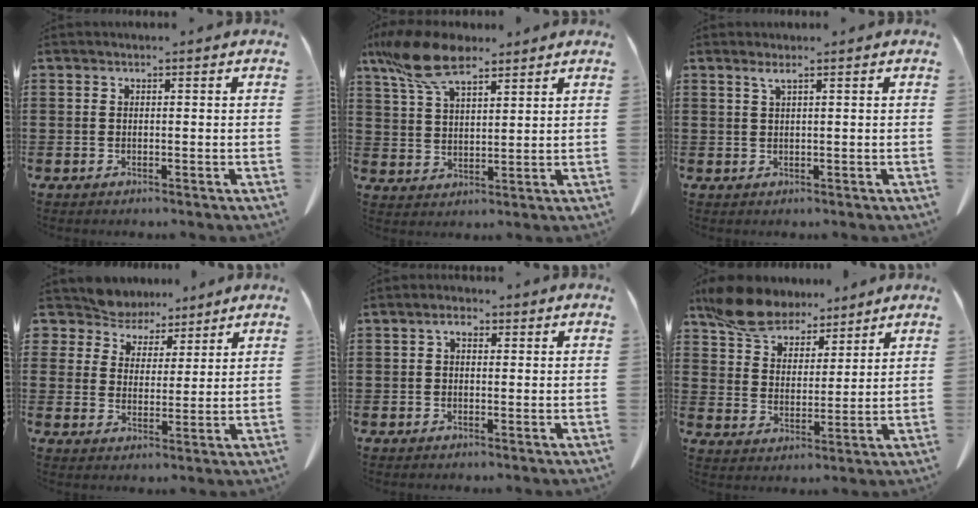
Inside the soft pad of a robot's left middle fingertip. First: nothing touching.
{"total": 10.7, "force": [7.5, 3.8, 6.6], "torque": [-0.161, -0.014, 0.139]}
{"total": 1.3, "force": [0.7, 0.0, 1.1], "torque": [-0.023, -0.001, 0.014]}
{"total": 6.5, "force": [6.0, 2.5, -0.1], "torque": [-0.038, -0.034, 0.113]}
{"total": 2.2, "force": [0.8, 1.2, 1.7], "torque": [-0.037, 0.007, 0.013]}
{"total": 9.4, "force": [8.1, 3.5, 3.0], "torque": [-0.094, -0.022, 0.156]}